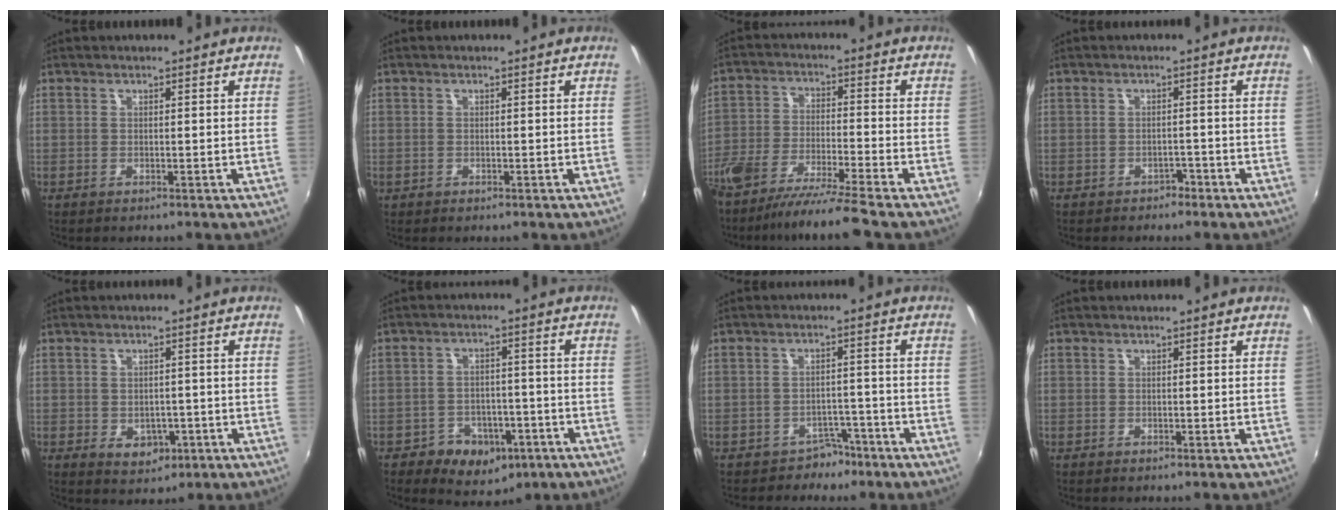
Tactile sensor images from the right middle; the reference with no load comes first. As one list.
[{"total": 0.6, "force": [-0.4, 0.4, 0.1], "torque": [-0.004, -0.003, -0.008]}, {"total": 12.1, "force": [-9.9, -0.3, 6.9], "torque": [-0.146, -0.030, -0.178]}, {"total": 2.1, "force": [-1.8, 1.0, 0.4], "torque": [-0.012, -0.002, -0.024]}, {"total": 5.1, "force": [-1.7, 3.8, 3.0], "torque": [-0.054, -0.006, -0.015]}, {"total": 10.3, "force": [-5.5, 7.5, 4.3], "torque": [-0.103, 0.016, -0.057]}, {"total": 4.1, "force": [-3.2, 2.4, 0.4], "torque": [-0.006, 0.015, -0.046]}, {"total": 0.0}]